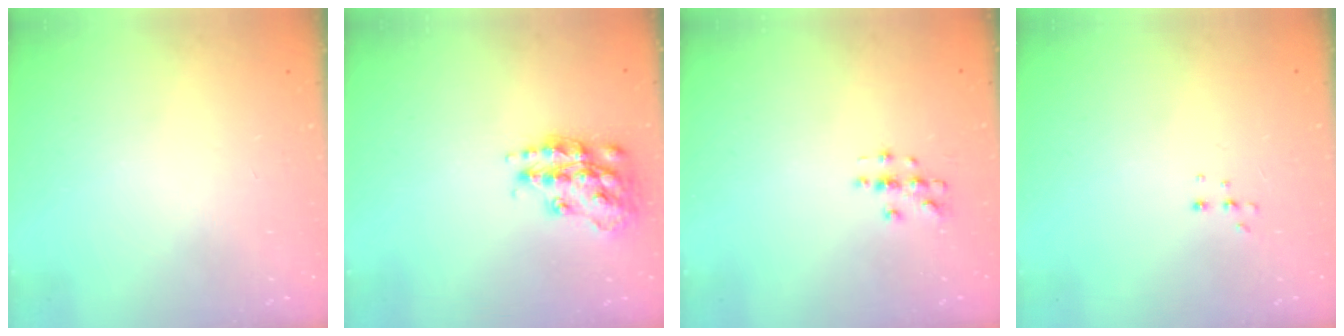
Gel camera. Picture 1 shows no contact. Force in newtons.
{"total": 15.9, "press": 15.8, "slide": 1.0}
{"total": 2.9, "press": 2.9, "slide": 0.3}
{"total": 5.0, "press": 4.9, "slide": 0.9}